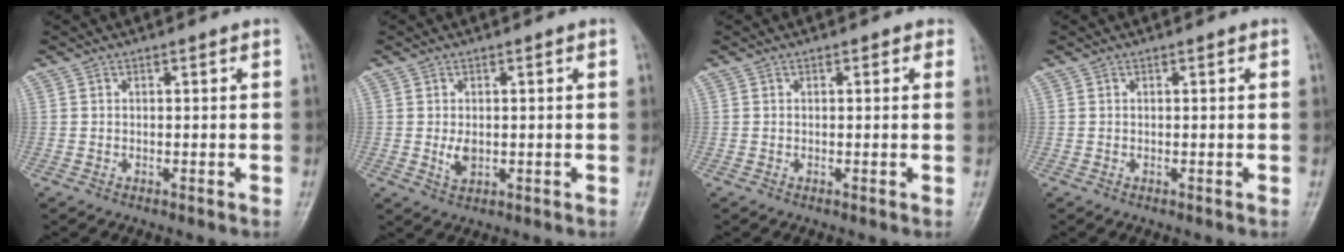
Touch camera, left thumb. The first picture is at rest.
{"total": 2.7, "force": [-0.2, 1.8, 2.0], "torque": [-0.032, -0.006, 0.003]}
{"total": 1.1, "force": [0.6, 0.7, 0.6], "torque": [0.007, -0.001, 0.001]}
{"total": 0.0}